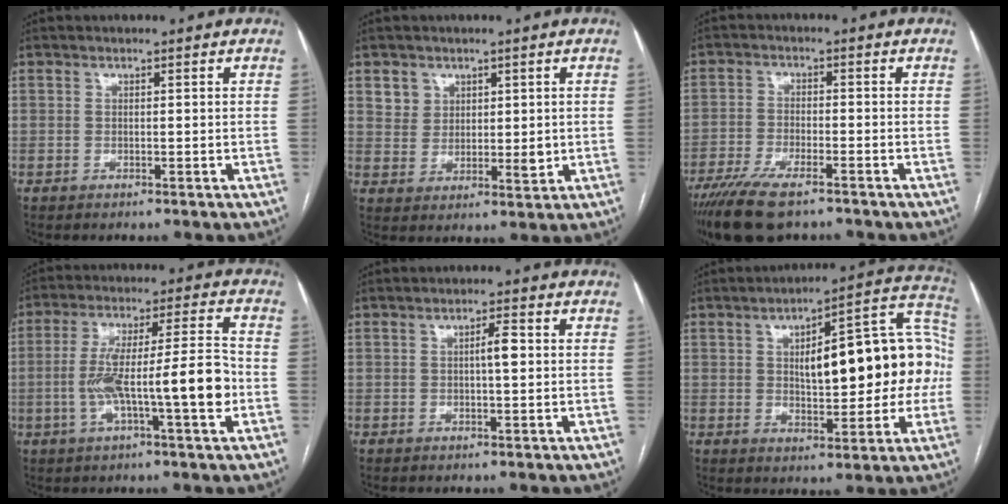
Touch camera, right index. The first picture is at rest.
{"total": 4.7, "force": [2.2, 3.8, 1.6], "torque": [-0.021, 0.000, 0.045]}
{"total": 10.8, "force": [-8.0, 2.7, 6.7], "torque": [-0.118, -0.024, -0.136]}
{"total": 13.8, "force": [-3.0, 1.1, 13.4], "torque": [-0.234, 0.020, -0.050]}
{"total": 2.6, "force": [0.2, 0.3, 2.6], "torque": [-0.043, 0.003, 0.002]}
{"total": 19.5, "force": [1.2, 6.4, 18.3], "torque": [-0.243, 0.047, 0.022]}